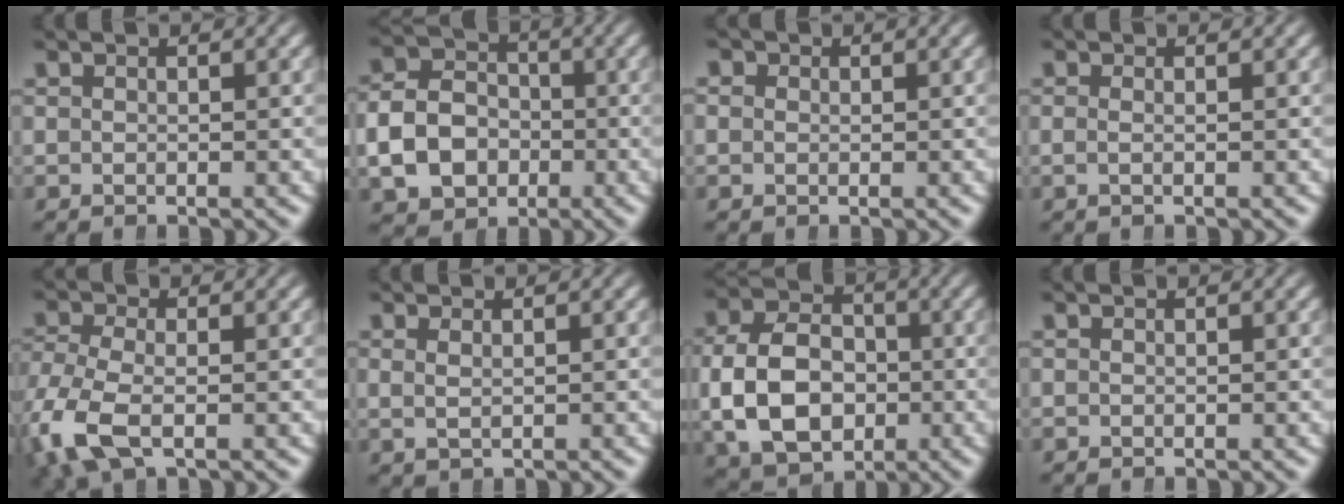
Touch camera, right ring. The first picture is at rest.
{"total": 8.7, "force": [-2.0, 7.5, 3.9], "torque": [-0.079, -0.022, -0.034]}
{"total": 2.1, "force": [0.4, 1.9, 0.8], "torque": [-0.023, 0.002, 0.000]}
{"total": 0.9, "force": [-0.1, -0.1, 0.8], "torque": [-0.022, -0.007, -0.001]}
{"total": 5.1, "force": [-1.5, 3.2, 3.7], "torque": [-0.113, -0.029, -0.012]}
{"total": 1.0, "force": [0.5, 0.1, 0.9], "torque": [-0.016, -0.005, 0.016]}
{"total": 10.4, "force": [-1.1, 8.2, 6.3], "torque": [-0.126, -0.025, -0.013]}
{"total": 0.0}